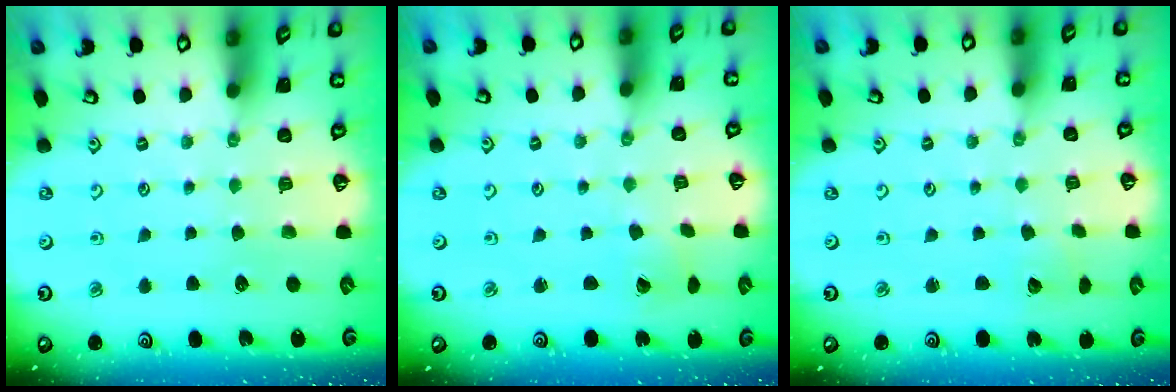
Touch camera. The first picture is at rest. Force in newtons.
{"total": 1.8, "press": 1.8, "slide": 0.4}
{"total": 2.4, "press": 2.4, "slide": 0.2}